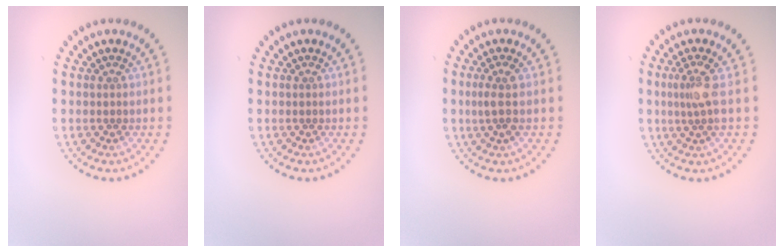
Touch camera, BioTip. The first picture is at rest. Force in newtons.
{"total": 0.0}
{"total": 1.7, "press": 1.4, "slide": 1.0}
{"total": 2.1, "press": 1.5, "slide": 1.4}